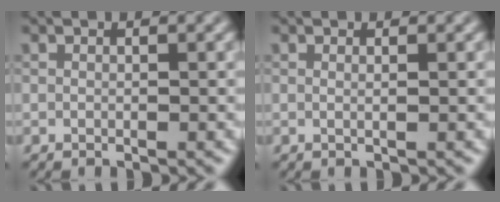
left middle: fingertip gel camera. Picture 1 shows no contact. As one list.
[{"total": 0.8, "force": [0.3, 0.4, 0.7], "torque": [-0.005, -0.001, -0.004]}]